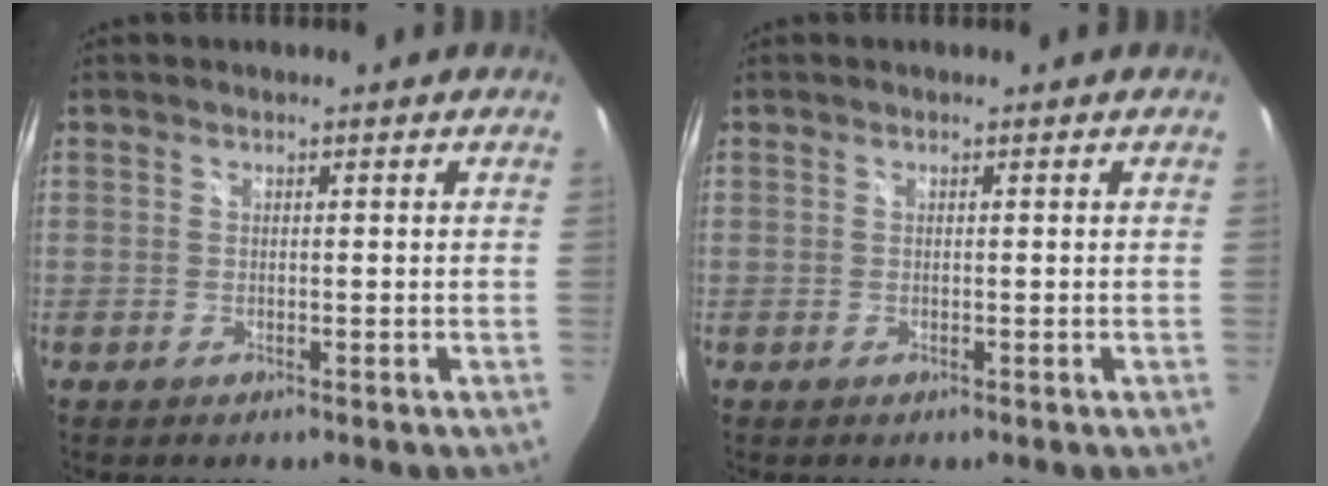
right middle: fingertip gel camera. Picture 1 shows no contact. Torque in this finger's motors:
{"motor_torque": [0.00, 0.00, 0.00, 0.01]}